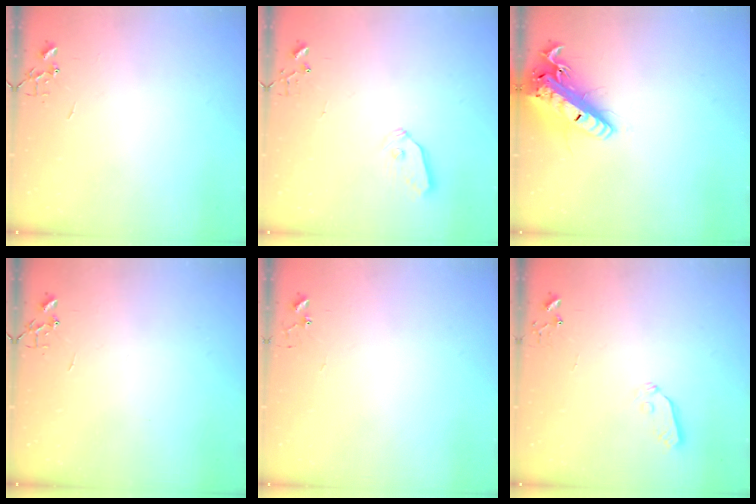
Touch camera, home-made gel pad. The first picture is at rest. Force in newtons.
{"total": 6.3, "press": 6.3, "slide": 0.1}
{"total": 21.8, "press": 21.4, "slide": 4.2}
{"total": 0.0}
{"total": 5.2, "press": 5.2, "slide": 0.4}
{"total": 5.0, "press": 4.9, "slide": 0.6}